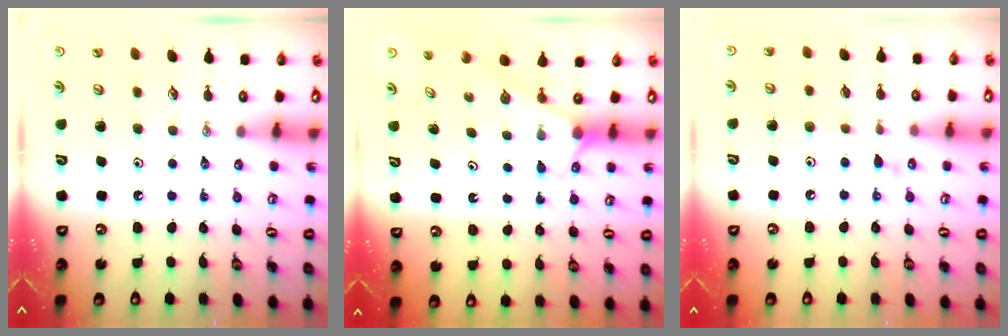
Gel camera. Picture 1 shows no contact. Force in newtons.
{"total": 2.3, "press": 2.3, "slide": 0.2}
{"total": 7.0, "press": 7.0, "slide": 0.2}